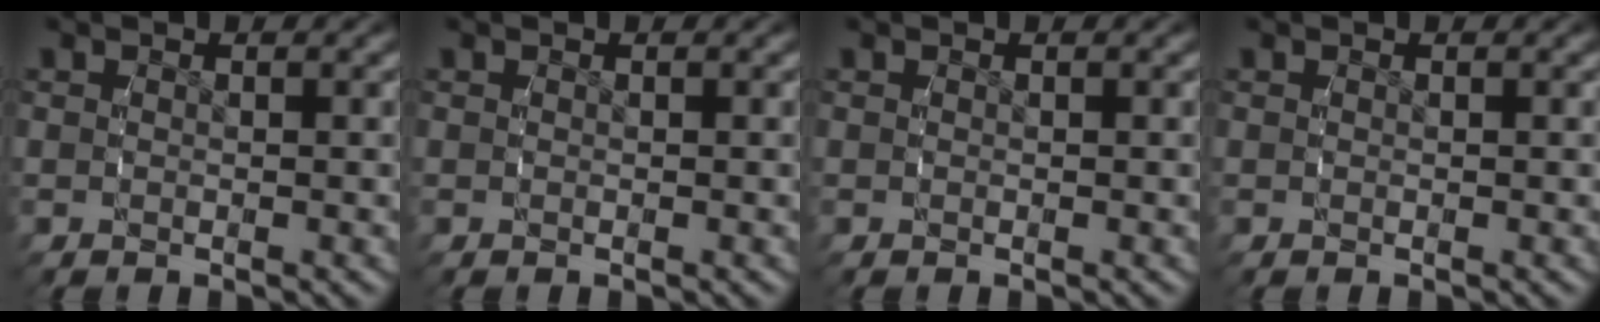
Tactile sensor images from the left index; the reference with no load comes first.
{"total": 0.0}
{"total": 0.0}
{"total": 0.0}